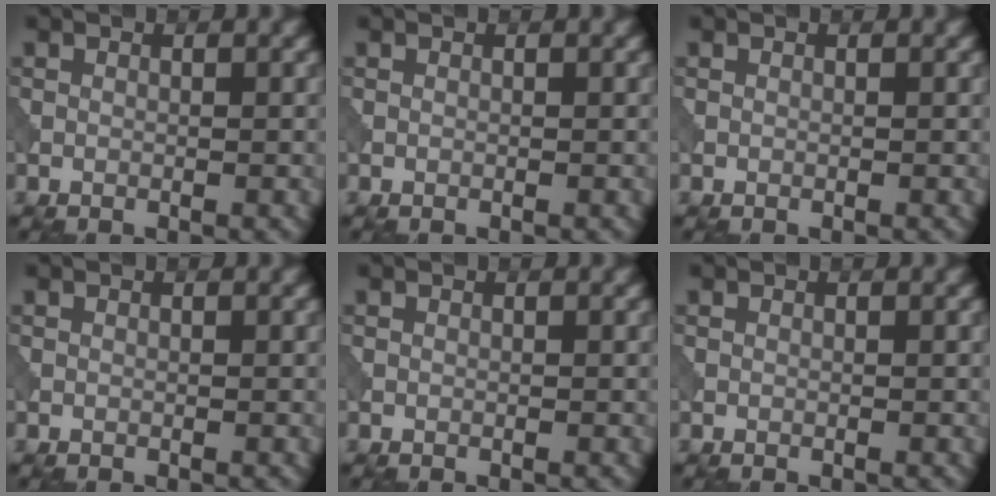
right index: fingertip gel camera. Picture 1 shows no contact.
{"total": 0.0}
{"total": 0.0}
{"total": 0.0}
{"total": 0.0}
{"total": 0.0}